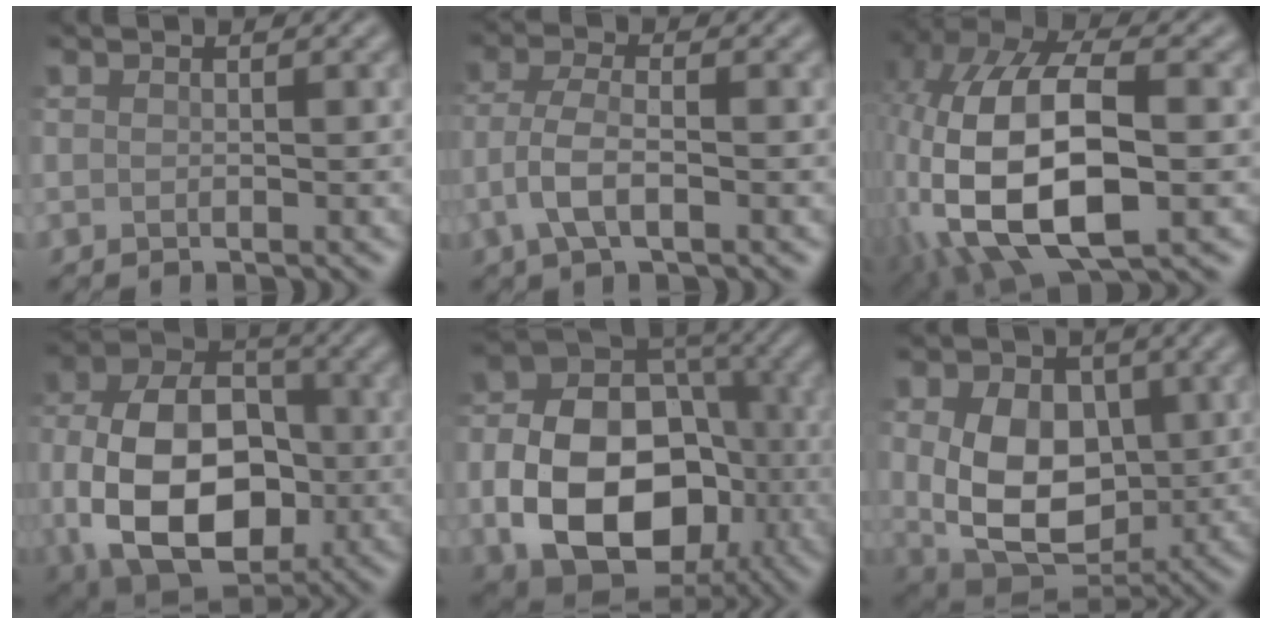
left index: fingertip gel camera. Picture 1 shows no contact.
{"total": 3.6, "force": [-1.2, 1.4, 3.1], "torque": [-0.073, 0.002, -0.028]}
{"total": 14.7, "force": [-2.1, 8.3, 11.9], "torque": [-0.260, -0.012, -0.034]}
{"total": 13.5, "force": [-2.1, 9.1, 9.7], "torque": [-0.185, -0.021, -0.035]}
{"total": 13.9, "force": [-3.7, 9.9, 9.0], "torque": [-0.156, -0.021, -0.069]}
{"total": 9.7, "force": [0.6, 7.0, 6.7], "torque": [-0.127, -0.021, 0.018]}